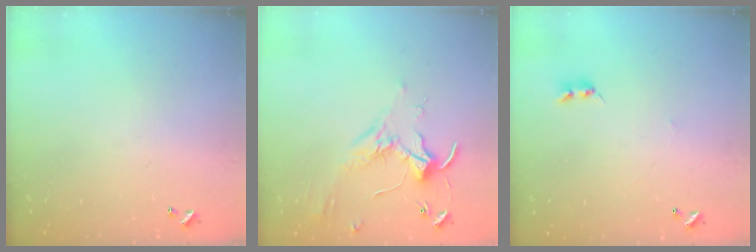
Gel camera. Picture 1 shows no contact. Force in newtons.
{"total": 1.8, "press": 1.8, "slide": 0.4}
{"total": 2.2, "press": 2.2, "slide": 0.4}